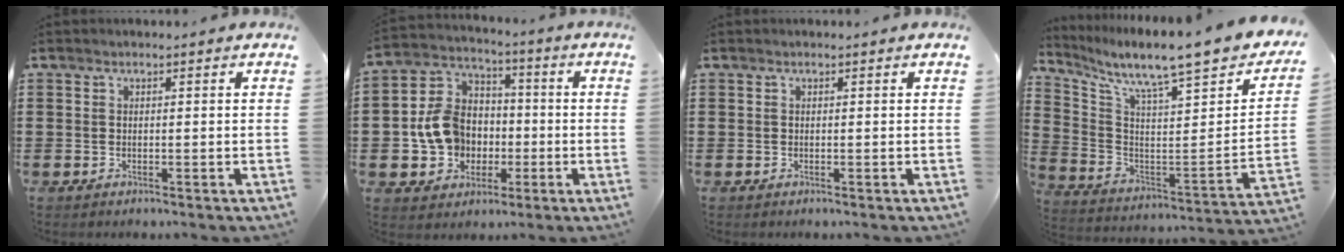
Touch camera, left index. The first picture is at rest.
{"total": 10.2, "force": [-1.6, 8.8, 4.8], "torque": [-0.139, 0.024, -0.029]}
{"total": 0.0}
{"total": 8.6, "force": [7.3, 0.2, 4.5], "torque": [-0.097, -0.074, 0.106]}